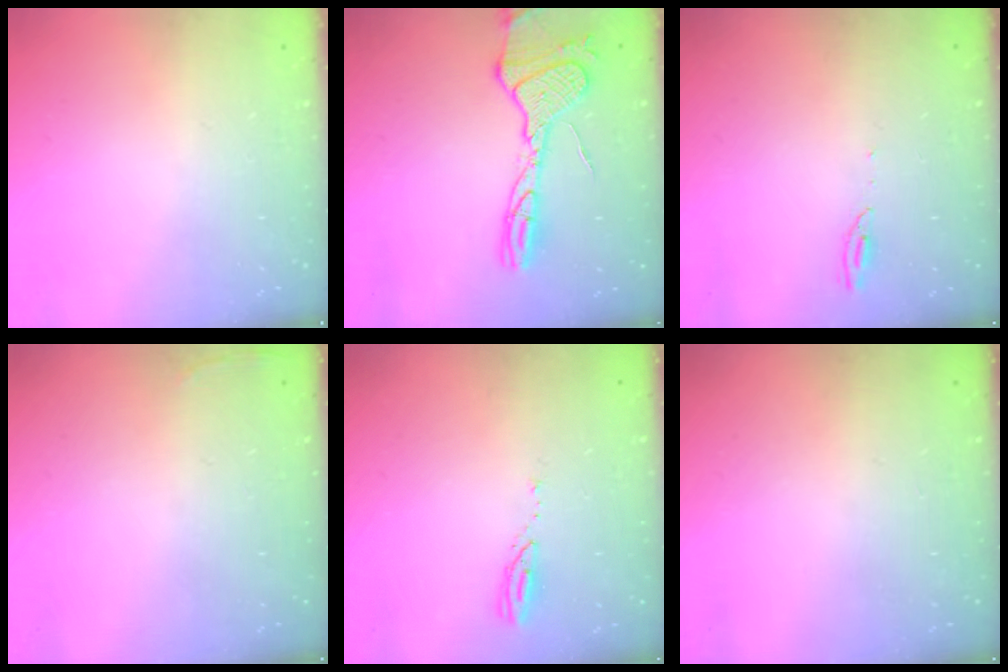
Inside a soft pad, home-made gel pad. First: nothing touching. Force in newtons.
{"total": 17.0, "press": 17.0, "slide": 1.6}
{"total": 4.4, "press": 4.4, "slide": 0.1}
{"total": 2.8, "press": 2.6, "slide": 0.9}
{"total": 3.6, "press": 3.6, "slide": 0.3}
{"total": 0.0}